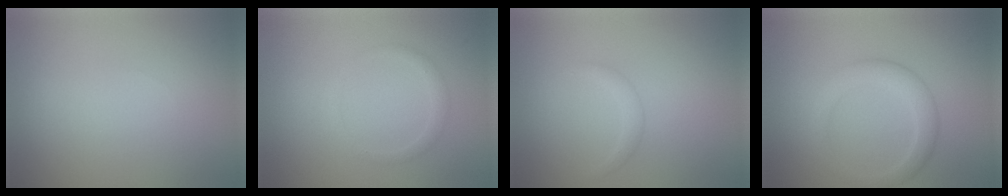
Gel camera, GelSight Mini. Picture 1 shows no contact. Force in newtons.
{"total": 1.1, "press": 1.0, "slide": 0.1}
{"total": 1.0, "press": 1.0, "slide": 0.1}
{"total": 2.9, "press": 2.9, "slide": 0.2}